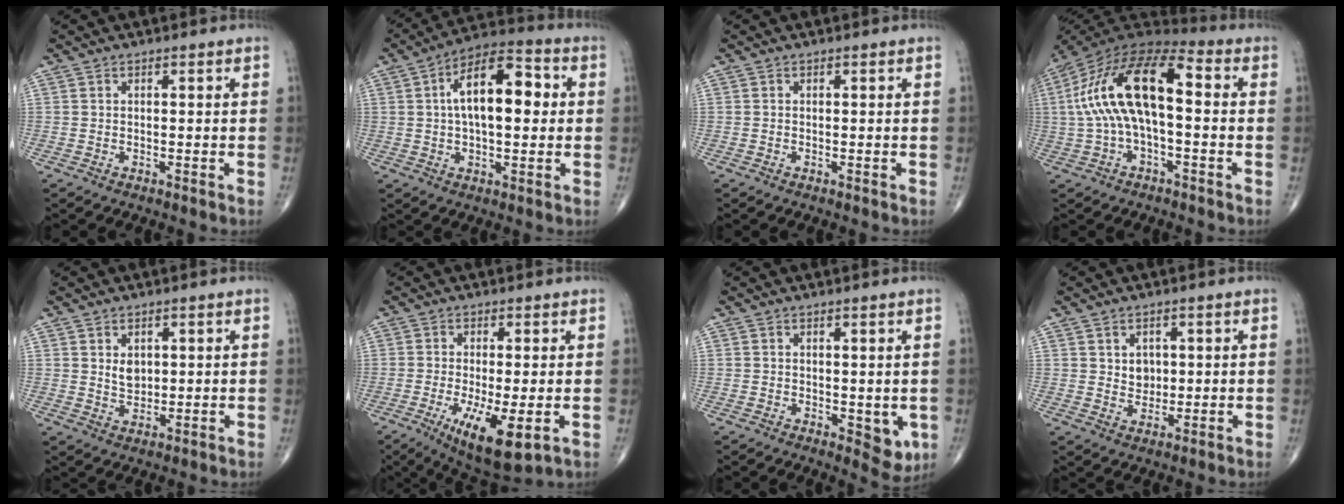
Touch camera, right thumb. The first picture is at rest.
{"total": 14.7, "force": [2.2, 7.1, 12.7], "torque": [-0.192, 0.027, 0.027]}
{"total": 0.0}
{"total": 18.7, "force": [1.0, 8.3, 16.7], "torque": [-0.320, 0.050, 0.007]}
{"total": 3.5, "force": [1.1, 2.4, 2.2], "torque": [-0.025, -0.011, 0.023]}
{"total": 11.2, "force": [-3.6, 3.3, 10.1], "torque": [-0.173, -0.023, -0.049]}
{"total": 4.7, "force": [-0.6, 2.5, 4.0], "torque": [-0.025, -0.009, -0.002]}
{"total": 3.5, "force": [0.8, 2.9, 1.9], "torque": [-0.010, -0.006, 0.017]}